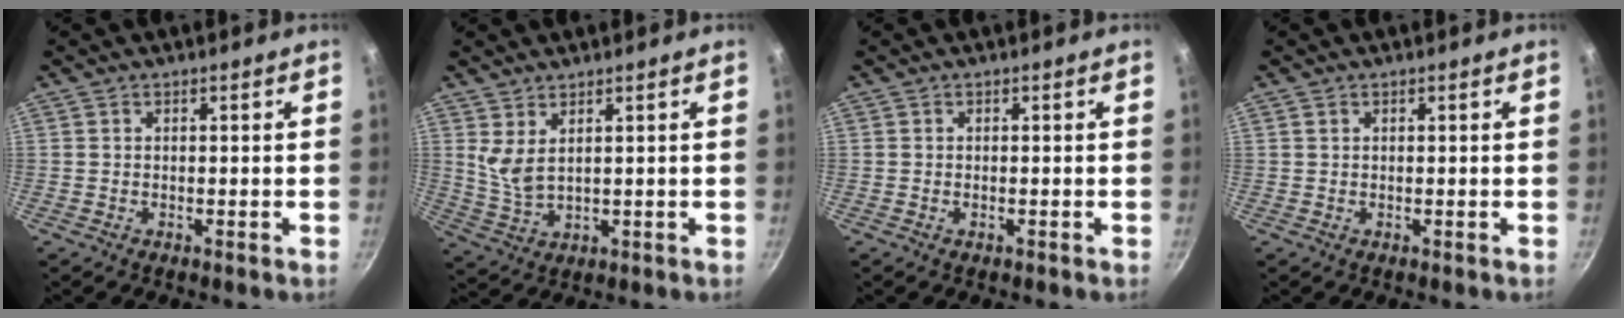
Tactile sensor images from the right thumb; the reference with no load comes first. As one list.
[{"total": 4.5, "force": [2.2, 1.9, 3.4], "torque": [-0.064, -0.029, 0.051]}, {"total": 0.5, "force": [-0.2, 0.2, 0.4], "torque": [-0.007, 0.002, -0.004]}, {"total": 0.6, "force": [0.4, 0.4, 0.3], "torque": [-0.006, 0.001, 0.007]}]